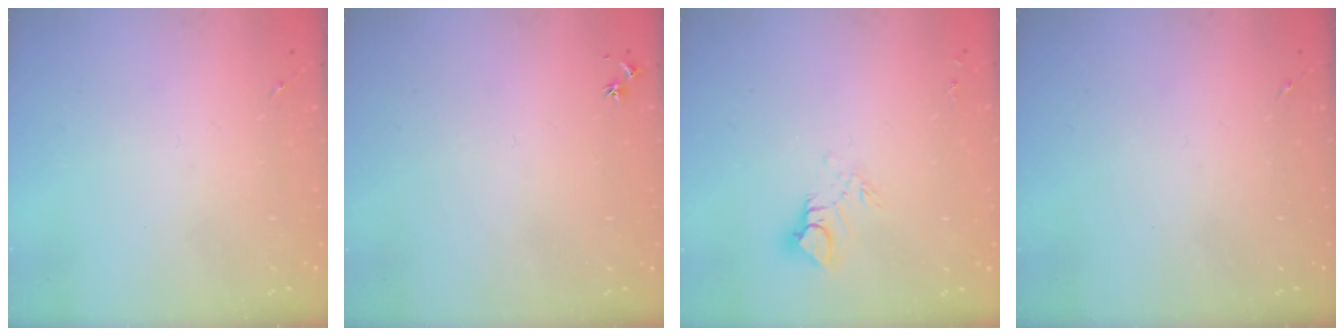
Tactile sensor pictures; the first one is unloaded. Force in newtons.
{"total": 3.0, "press": 2.9, "slide": 0.3}
{"total": 7.4, "press": 7.4, "slide": 0.8}
{"total": 0.0}